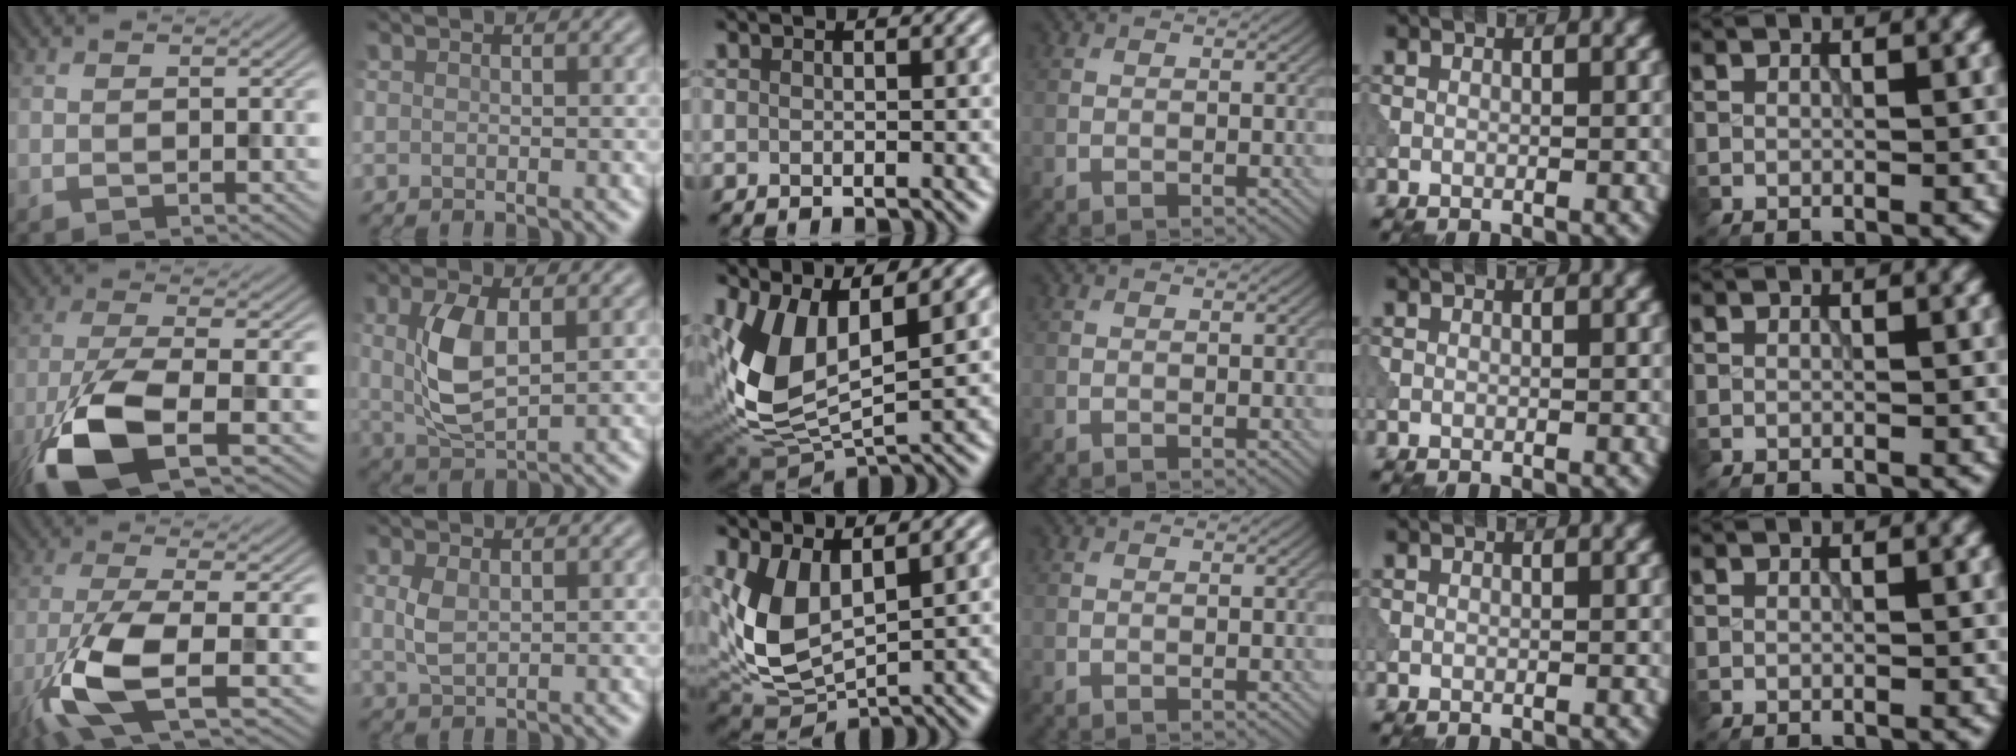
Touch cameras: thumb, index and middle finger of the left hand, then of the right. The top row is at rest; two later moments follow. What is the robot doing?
{"motion": "wipe", "object": "makeup brush"}